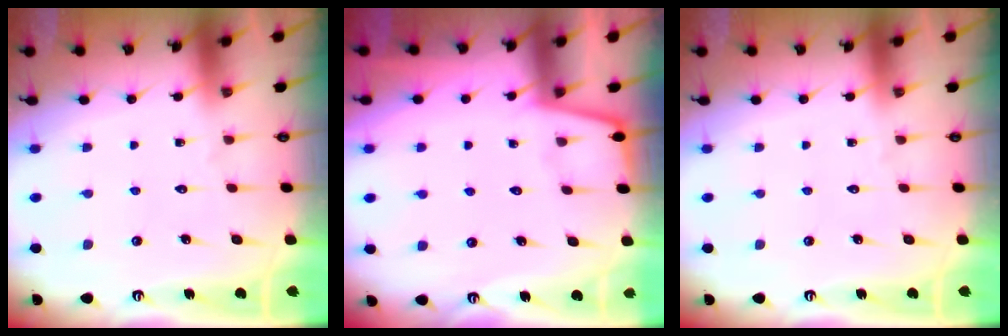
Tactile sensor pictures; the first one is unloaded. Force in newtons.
{"total": 2.3, "press": 2.3, "slide": 0.3}
{"total": 0.0}